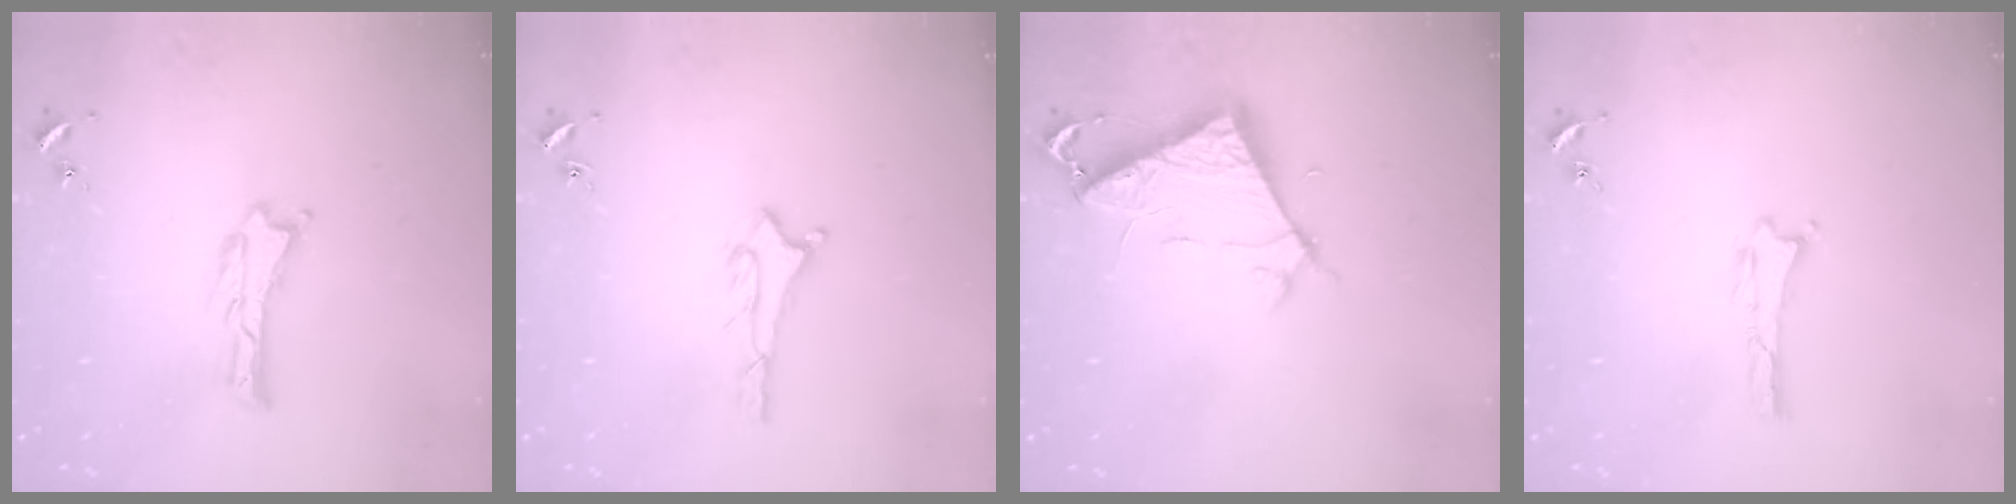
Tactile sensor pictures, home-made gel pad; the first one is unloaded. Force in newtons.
{"total": 1.6, "press": 1.6, "slide": 0.1}
{"total": 6.6, "press": 6.5, "slide": 0.7}
{"total": 0.0}